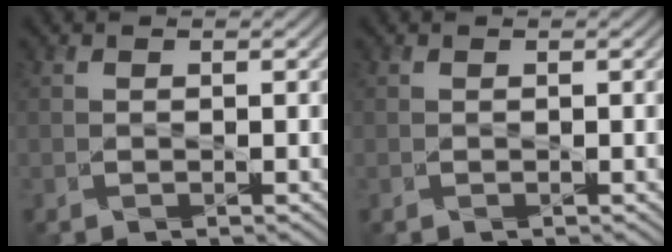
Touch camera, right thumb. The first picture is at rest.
{"total": 0.0}